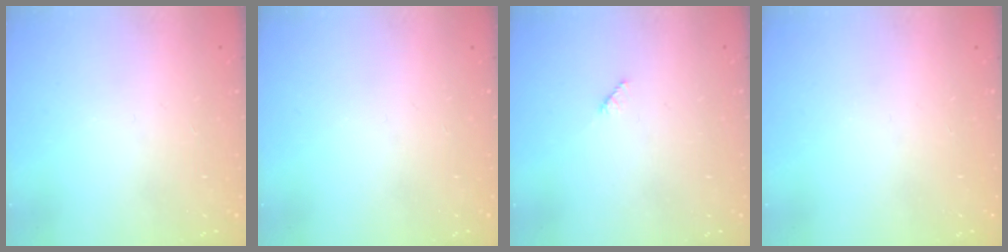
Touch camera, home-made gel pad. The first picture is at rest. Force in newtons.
{"total": 0.0}
{"total": 1.9, "press": 1.9, "slide": 0.3}
{"total": 0.0}